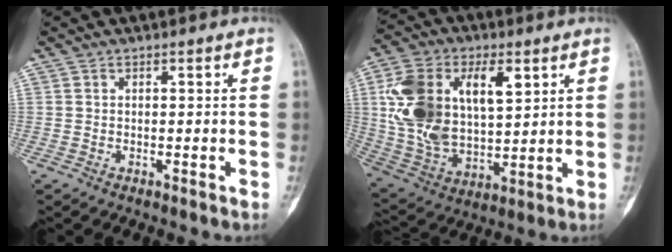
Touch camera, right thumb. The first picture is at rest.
{"total": 20.8, "force": [5.9, 12.0, 15.9], "torque": [-0.287, -0.010, 0.115]}